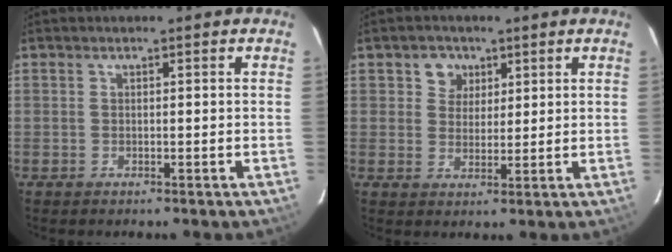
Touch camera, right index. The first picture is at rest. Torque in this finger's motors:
{"motor_torque": [0.00, 0.02, 0.02, 0.02]}